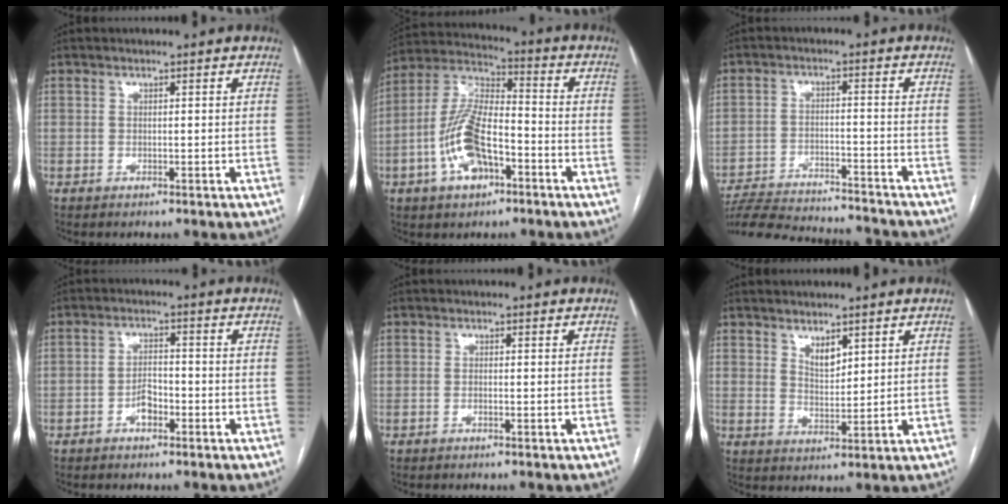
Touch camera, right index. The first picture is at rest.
{"total": 13.1, "force": [-4.8, 5.9, 10.7], "torque": [-0.234, 0.020, -0.086]}
{"total": 19.4, "force": [-18.2, 2.7, 6.2], "torque": [-0.133, -0.018, -0.263]}
{"total": 3.3, "force": [-1.8, 1.7, 2.2], "torque": [-0.041, 0.008, -0.033]}
{"total": 0.6, "force": [-0.4, 0.2, 0.5], "torque": [-0.013, 0.001, -0.006]}
{"total": 3.4, "force": [2.3, 1.3, 2.0], "torque": [-0.037, -0.008, 0.049]}